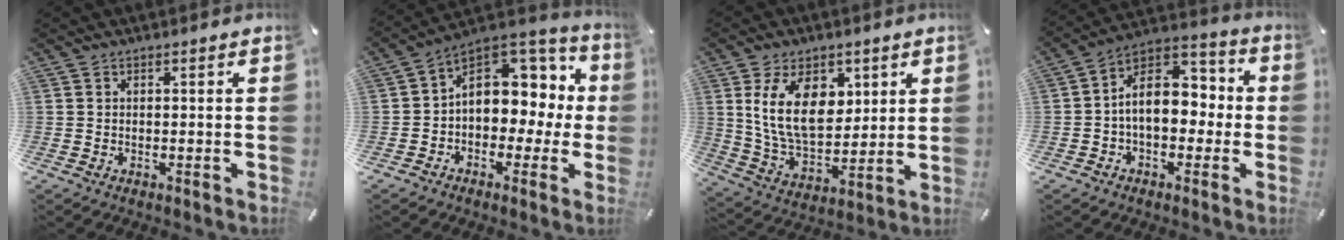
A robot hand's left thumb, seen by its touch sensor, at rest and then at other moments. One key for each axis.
{"total": 10.3, "fx": 2.5, "fy": 8.5, "fz": 5.3, "tx": -0.066, "ty": -0.027, "tz": 0.051}
{"total": 15.7, "fx": 5.4, "fy": 10.0, "fz": 10.9, "tx": -0.223, "ty": -0.007, "tz": 0.094}
{"total": 12.0, "fx": -0.3, "fy": 8.7, "fz": 8.2, "tx": -0.128, "ty": 0.002, "tz": -0.007}